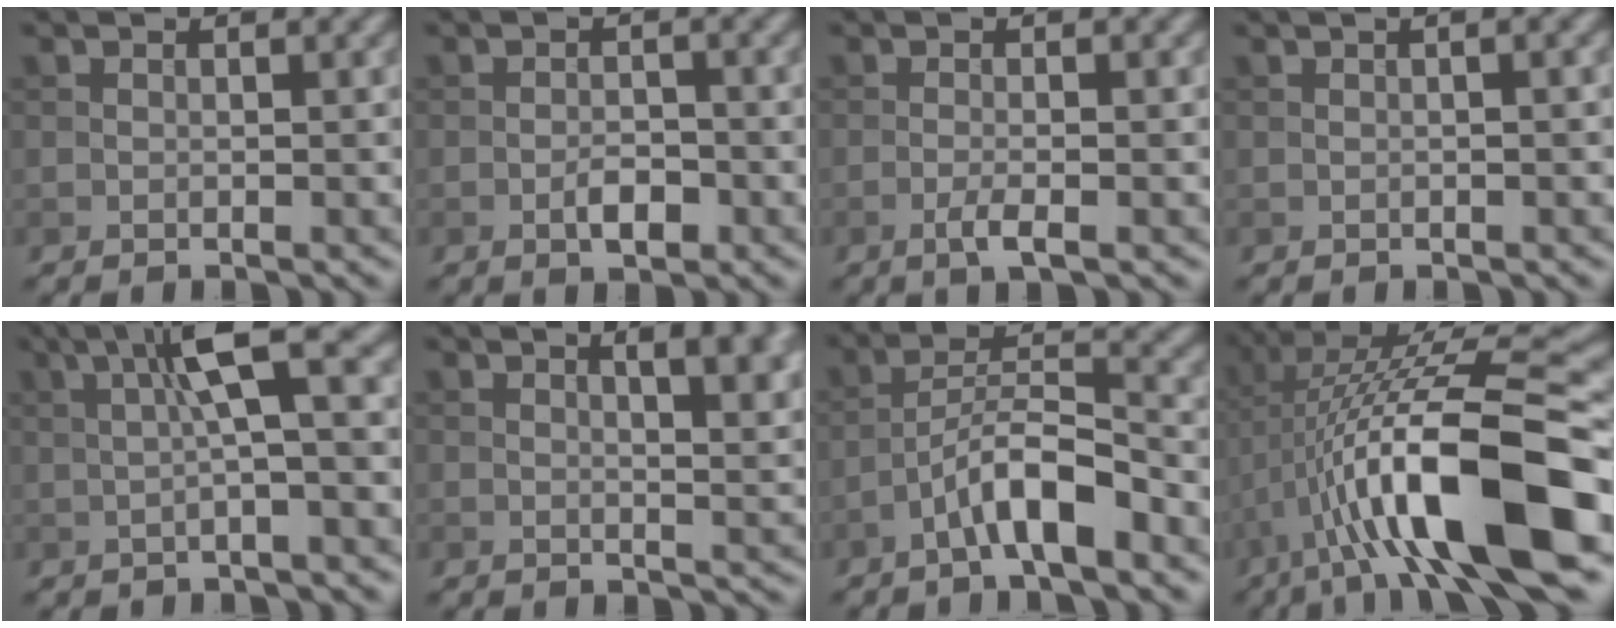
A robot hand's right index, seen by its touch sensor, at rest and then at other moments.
{"total": 2.4, "force": [-1.0, 1.0, 1.9], "torque": [-0.031, 0.002, -0.020]}
{"total": 2.5, "force": [-0.9, 0.5, 2.2], "torque": [-0.040, 0.002, -0.022]}
{"total": 2.0, "force": [0.6, 0.6, 1.8], "torque": [-0.023, 0.000, 0.003]}
{"total": 5.8, "force": [1.3, 0.8, 5.6], "torque": [-0.096, 0.019, 0.018]}
{"total": 8.5, "force": [3.3, 3.7, 6.9], "torque": [-0.043, 0.034, 0.029]}
{"total": 5.6, "force": [-3.2, 1.3, 4.4], "torque": [-0.077, 0.017, -0.060]}
{"total": 14.3, "force": [-3.5, 3.5, 13.5], "torque": [-0.228, 0.019, -0.054]}